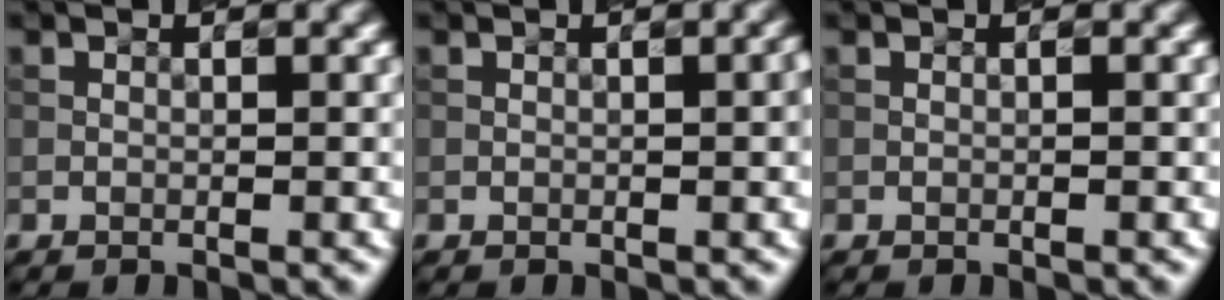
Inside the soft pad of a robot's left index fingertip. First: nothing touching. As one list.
[{"total": 1.3, "force": [-0.1, 0.3, 1.3], "torque": [-0.015, 0.001, -0.003]}, {"total": 0.0}]